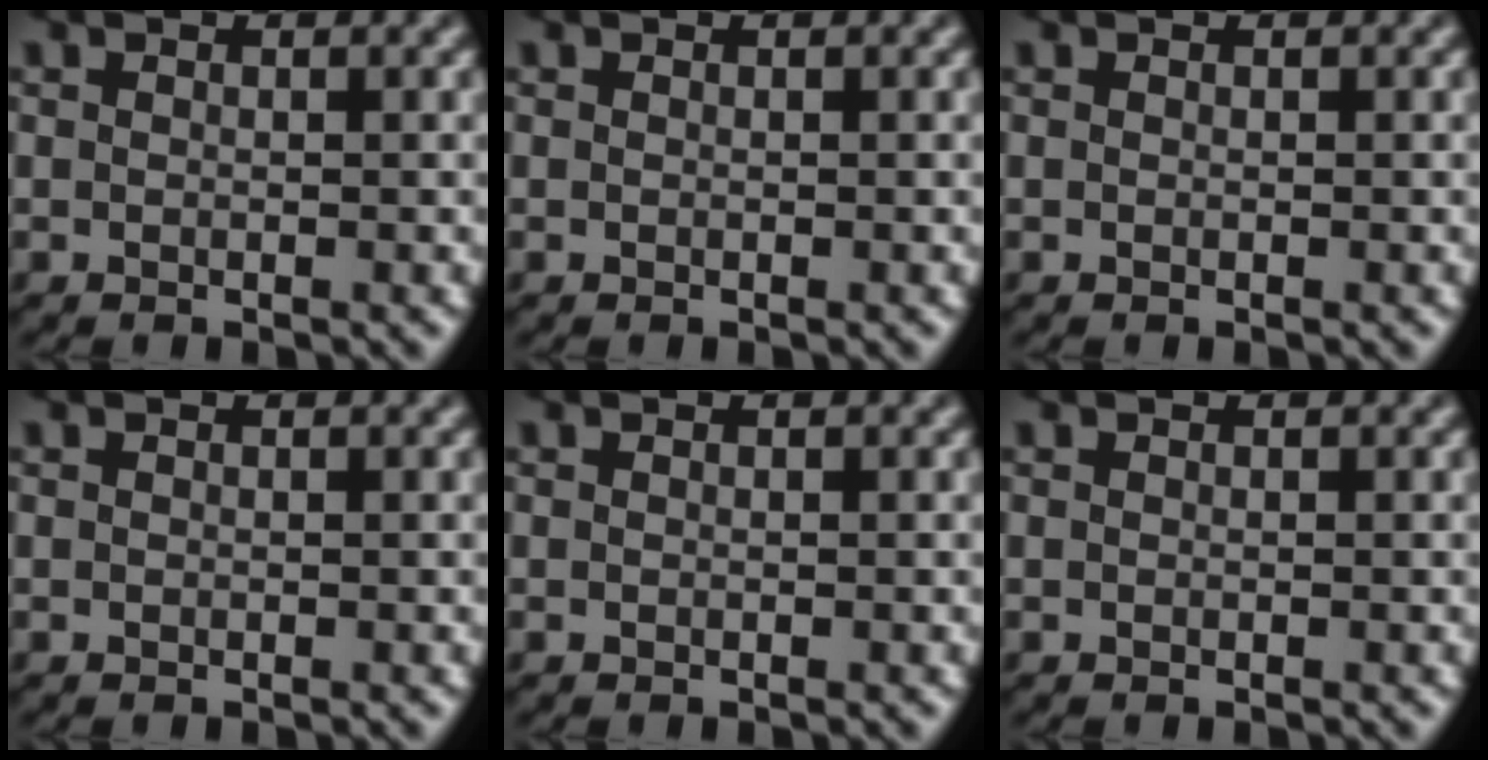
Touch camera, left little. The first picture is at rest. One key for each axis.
{"total": 0.0}
{"total": 0.0}
{"total": 0.0}
{"total": 0.0}
{"total": 0.0}